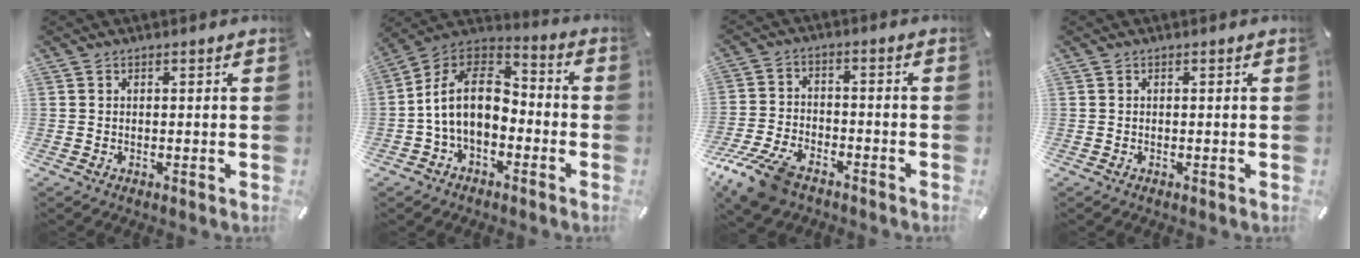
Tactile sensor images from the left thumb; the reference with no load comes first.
{"total": 14.6, "force": [-2.5, 9.8, 10.5], "torque": [-0.229, 0.020, -0.053]}
{"total": 10.9, "force": [-7.6, 5.2, 5.8], "torque": [-0.128, 0.031, -0.146]}
{"total": 0.0}